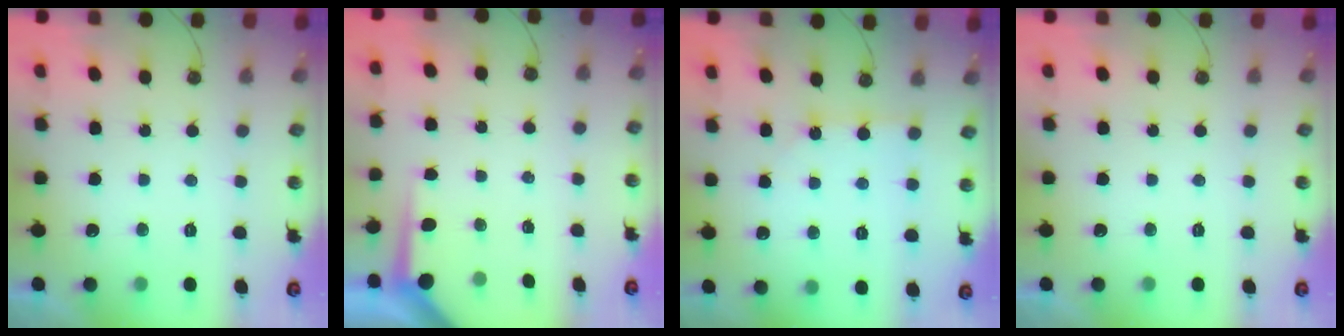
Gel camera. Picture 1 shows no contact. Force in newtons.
{"total": 4.2, "press": 4.2, "slide": 0.4}
{"total": 2.8, "press": 2.8, "slide": 0.2}
{"total": 0.0}